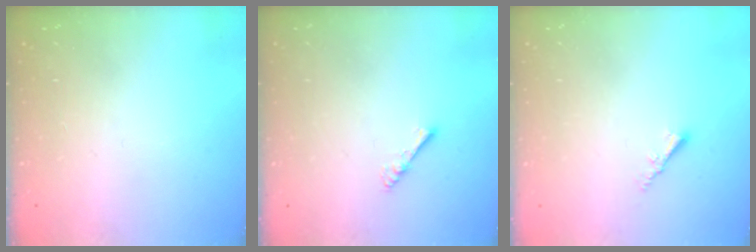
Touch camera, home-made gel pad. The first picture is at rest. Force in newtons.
{"total": 4.0, "press": 3.9, "slide": 0.6}
{"total": 2.2, "press": 2.2, "slide": 0.4}